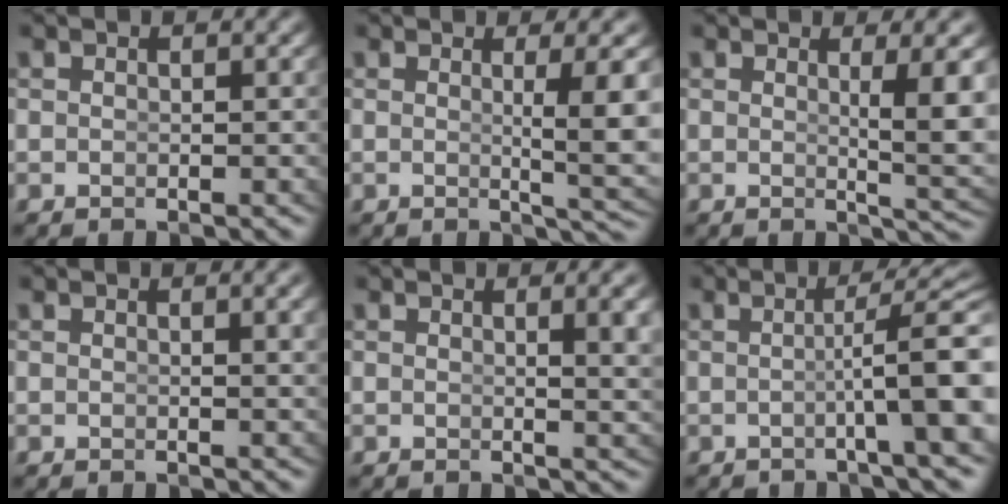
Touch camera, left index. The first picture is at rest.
{"total": 4.5, "force": [0.3, 0.1, 4.5], "torque": [-0.057, -0.009, 0.008]}
{"total": 4.2, "force": [0.6, 0.1, 4.1], "torque": [-0.050, -0.012, 0.015]}
{"total": 1.0, "force": [0.5, -0.2, 0.9], "torque": [-0.006, -0.001, 0.009]}
{"total": 2.3, "force": [0.9, -0.2, 2.1], "torque": [-0.019, -0.007, 0.016]}
{"total": 5.4, "force": [-1.1, 0.4, 5.3], "torque": [-0.063, 0.001, -0.014]}